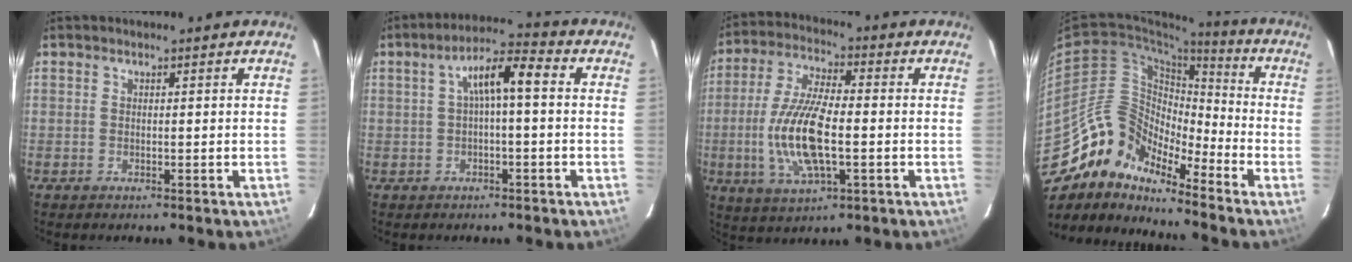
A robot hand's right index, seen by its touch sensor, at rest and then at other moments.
{"total": 6.7, "force": [0.3, 1.6, 6.5], "torque": [-0.121, 0.025, 0.009]}
{"total": 14.2, "force": [-2.5, 4.9, 13.1], "torque": [-0.274, -0.004, -0.048]}
{"total": 12.7, "force": [-11.2, 4.8, 3.5], "torque": [-0.058, 0.020, -0.231]}